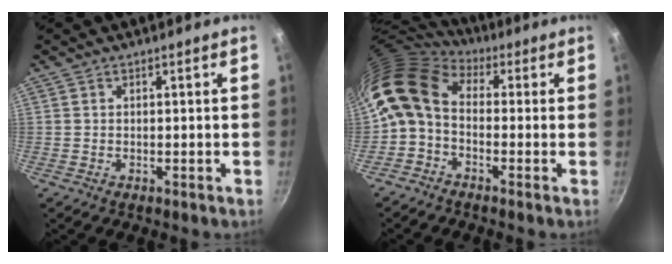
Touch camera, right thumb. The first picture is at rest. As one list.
[{"total": 10.6, "force": [0.0, 7.3, 7.7], "torque": [-0.143, 0.025, -0.023]}]